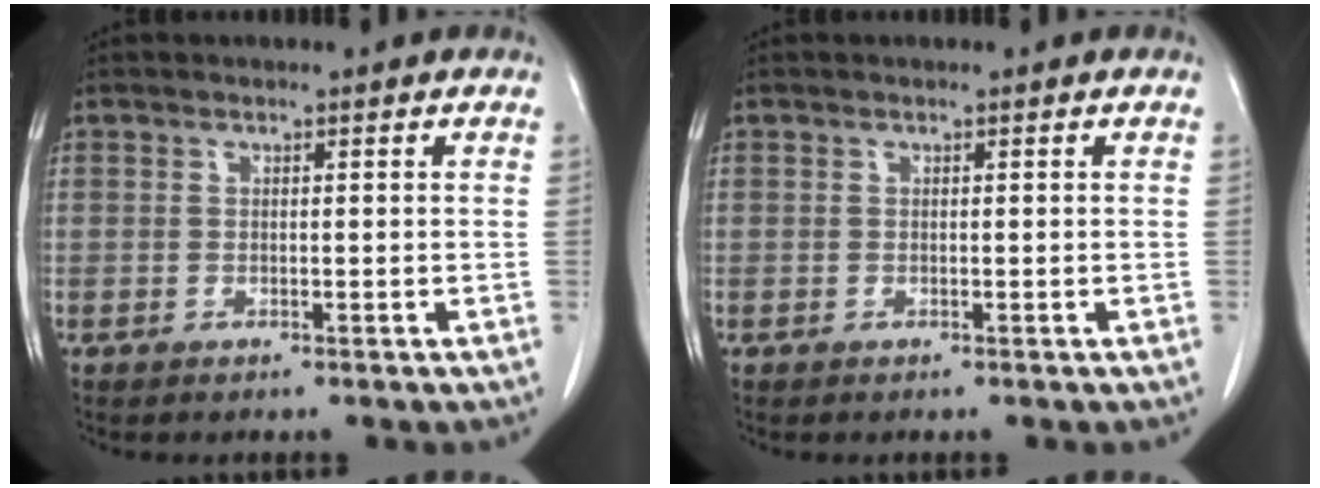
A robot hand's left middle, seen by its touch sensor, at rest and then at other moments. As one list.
[{"total": 0.0}]